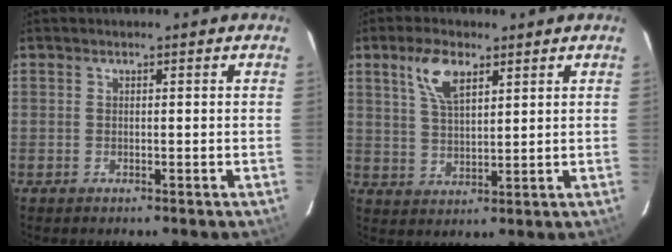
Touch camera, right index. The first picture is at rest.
{"total": 7.2, "force": [3.9, 3.1, 5.1], "torque": [-0.100, 0.012, 0.078]}